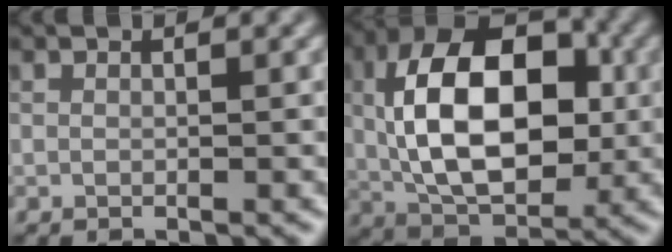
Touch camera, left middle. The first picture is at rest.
{"total": 12.0, "force": [-0.5, 7.0, 9.7], "torque": [-0.176, 0.017, -0.003]}